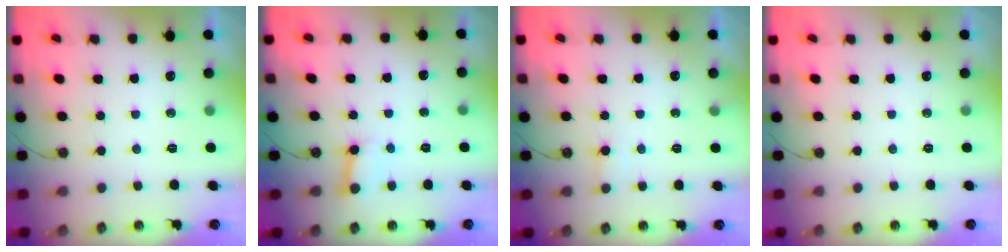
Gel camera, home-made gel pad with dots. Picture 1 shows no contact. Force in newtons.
{"total": 3.8, "press": 3.7, "slide": 0.6}
{"total": 5.2, "press": 5.2, "slide": 0.4}
{"total": 0.0}